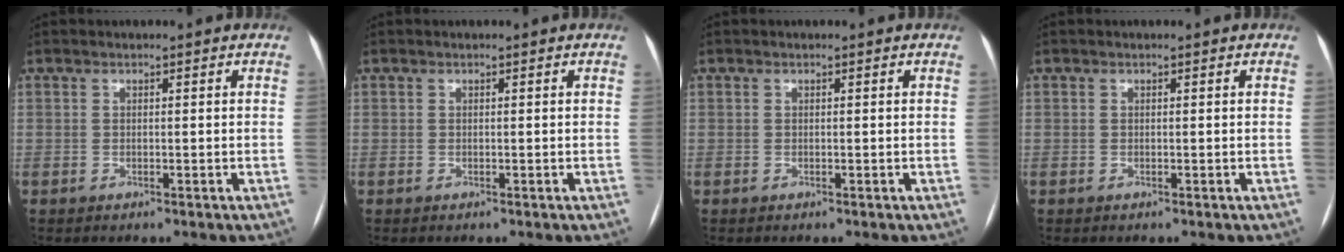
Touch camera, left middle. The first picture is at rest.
{"total": 0.0}
{"total": 0.0}
{"total": 0.0}